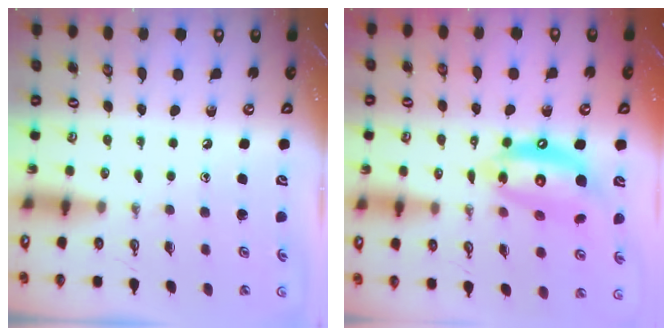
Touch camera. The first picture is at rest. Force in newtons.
{"total": 13.5, "press": 13.4, "slide": 1.4}